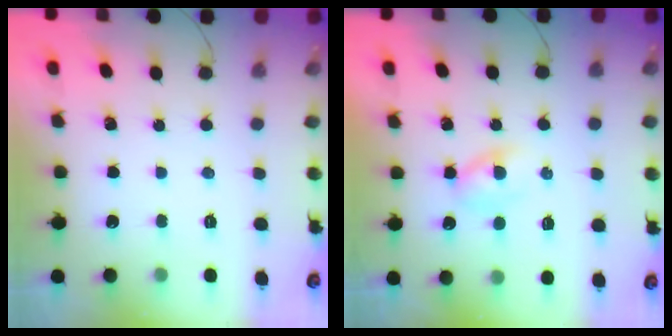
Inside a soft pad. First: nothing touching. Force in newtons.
{"total": 2.9, "press": 2.7, "slide": 1.1}